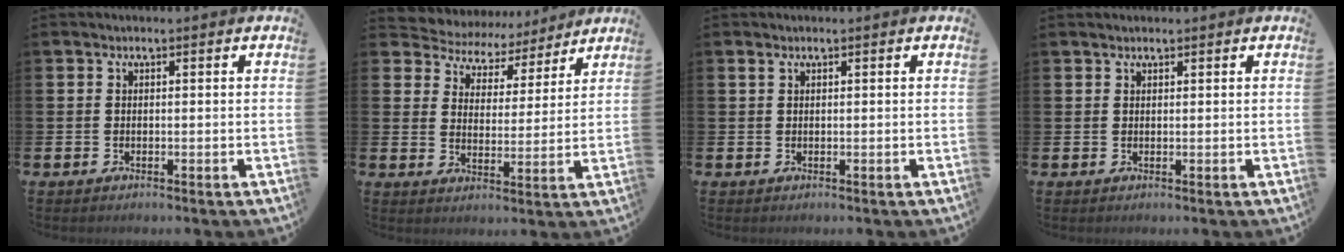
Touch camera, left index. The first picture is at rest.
{"total": 5.3, "force": [4.7, 2.5, -0.4], "torque": [-0.020, -0.042, 0.077]}
{"total": 0.7, "force": [0.4, 0.3, 0.5], "torque": [-0.004, 0.002, 0.005]}
{"total": 1.0, "force": [1.0, 0.2, 0.2], "torque": [0.002, 0.000, 0.016]}